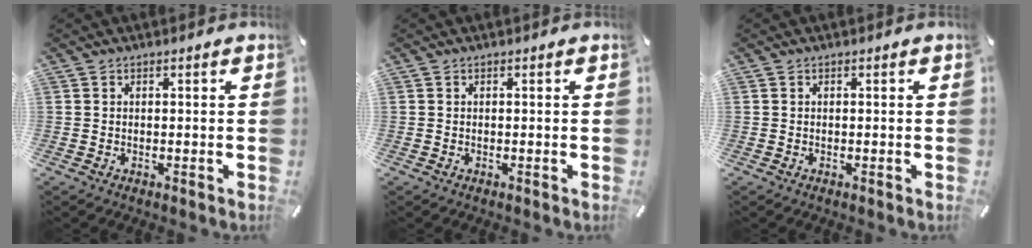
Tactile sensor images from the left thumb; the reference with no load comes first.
{"total": 0.0}
{"total": 0.0}